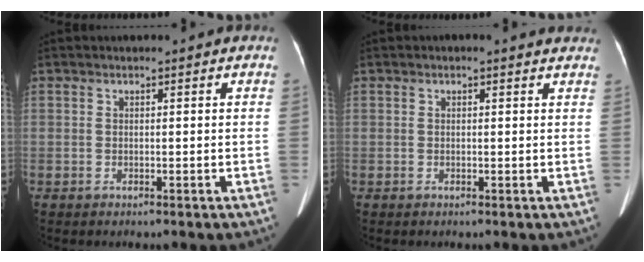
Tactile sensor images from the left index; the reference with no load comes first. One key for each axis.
{"total": 1.8, "fx": 1.5, "fy": 0.6, "fz": 0.9, "tx": -0.017, "ty": 0.004, "tz": 0.004}